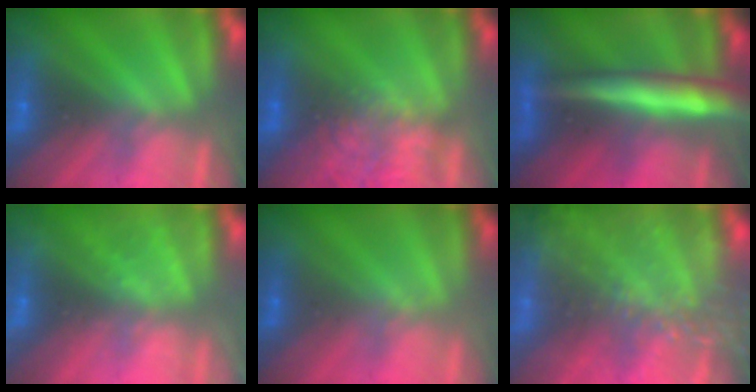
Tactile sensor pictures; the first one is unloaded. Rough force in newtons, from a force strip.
{"total": 2.2}
{"total": 7.0}
{"total": 2.3}
{"total": 2.1}
{"total": 8.9}